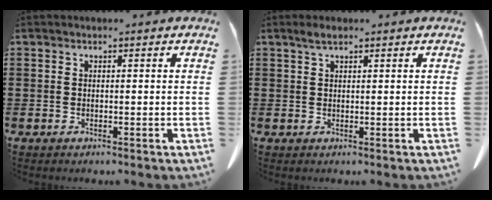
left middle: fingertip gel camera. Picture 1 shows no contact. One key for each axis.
{"total": 1.5, "fx": 1.0, "fy": 0.3, "fz": 1.1, "tx": -0.023, "ty": 0.001, "tz": 0.018}